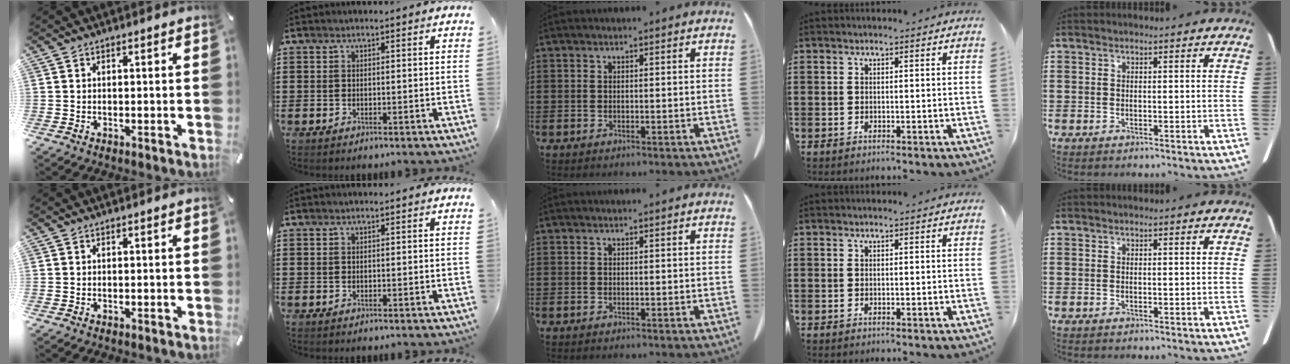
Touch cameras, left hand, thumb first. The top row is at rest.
{}